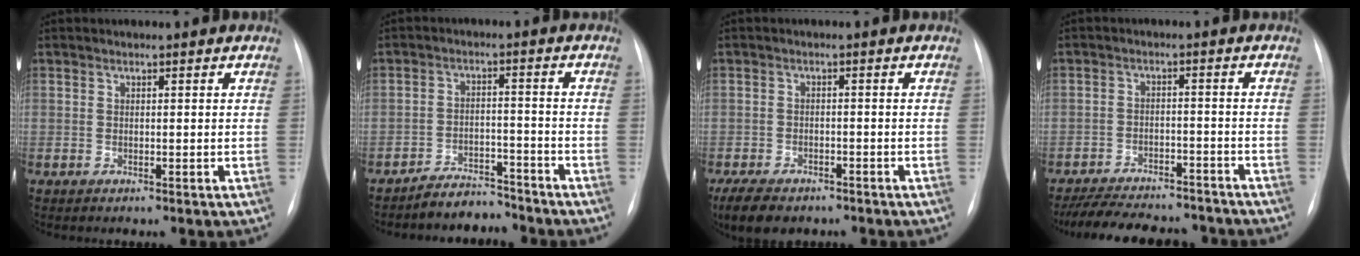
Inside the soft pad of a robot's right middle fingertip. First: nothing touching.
{"total": 5.0, "force": [-4.8, 1.4, 0.0], "torque": [-0.002, 0.003, -0.077]}
{"total": 8.1, "force": [-6.1, 3.7, 3.8], "torque": [-0.067, -0.009, -0.088]}
{"total": 15.8, "force": [-14.0, 4.7, 5.6], "torque": [-0.115, 0.002, -0.196]}